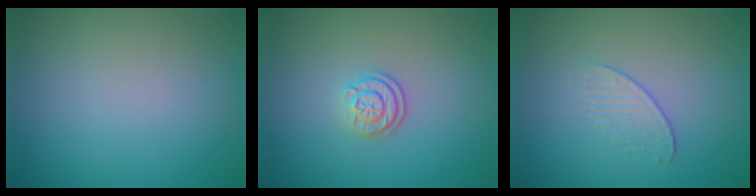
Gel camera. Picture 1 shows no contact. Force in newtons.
{"total": 2.2, "press": 1.8, "slide": 1.3}
{"total": 1.2, "press": 0.6, "slide": 1.0}